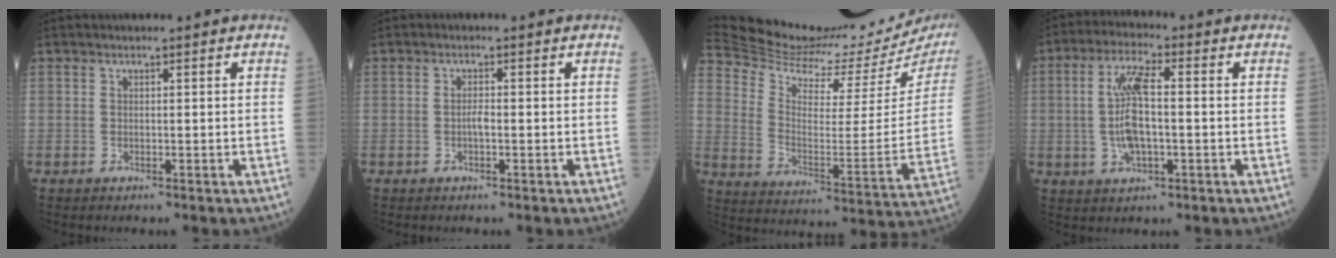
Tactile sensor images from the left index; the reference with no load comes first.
{"total": 1.1, "force": [-0.5, 0.2, 1.0], "torque": [-0.020, -0.001, -0.010]}
{"total": 28.3, "force": [25.8, 2.9, 11.1], "torque": [-0.197, -0.092, 0.357]}
{"total": 8.1, "force": [-0.5, 2.3, 7.7], "torque": [-0.166, 0.003, -0.011]}